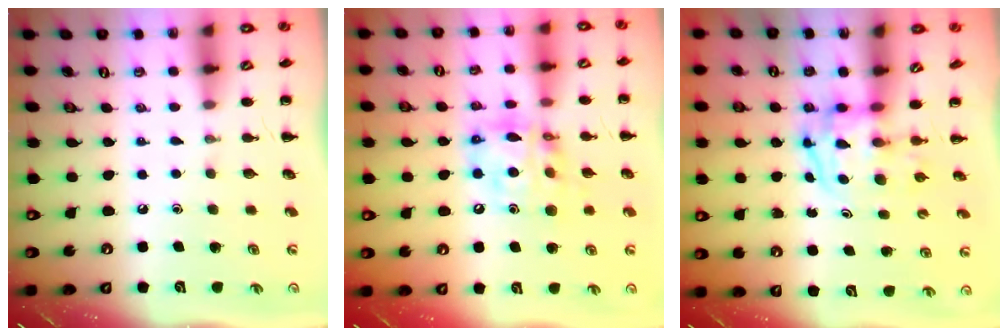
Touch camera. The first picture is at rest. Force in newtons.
{"total": 12.9, "press": 12.4, "slide": 3.5}
{"total": 3.8, "press": 3.8, "slide": 0.6}